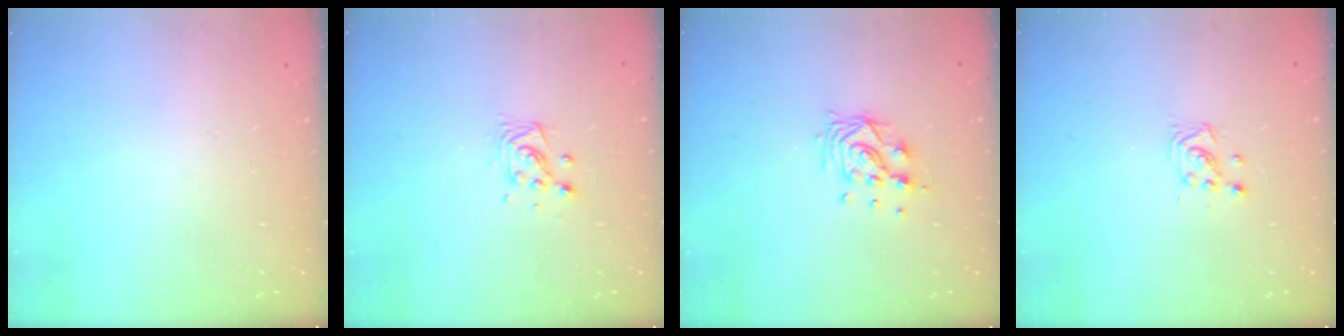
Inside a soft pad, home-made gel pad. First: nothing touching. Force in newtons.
{"total": 5.2, "press": 5.2, "slide": 0.1}
{"total": 10.0, "press": 9.9, "slide": 1.2}
{"total": 3.0, "press": 2.9, "slide": 0.5}